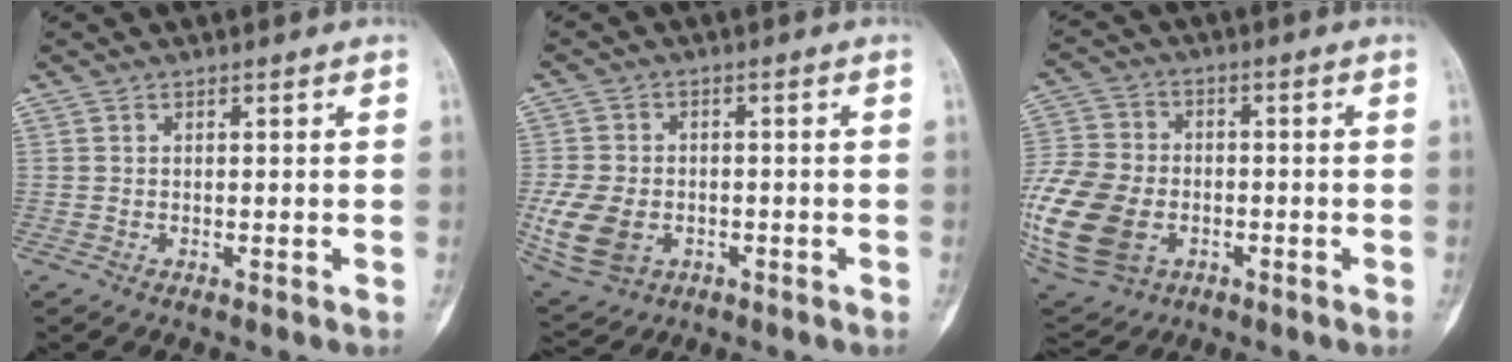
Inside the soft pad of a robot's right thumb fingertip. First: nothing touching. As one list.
[{"total": 10.2, "force": [-2.5, 7.4, 6.6], "torque": [-0.129, 0.004, -0.038]}, {"total": 21.1, "force": [-5.3, 15.1, 13.7], "torque": [-0.315, -0.003, -0.085]}]